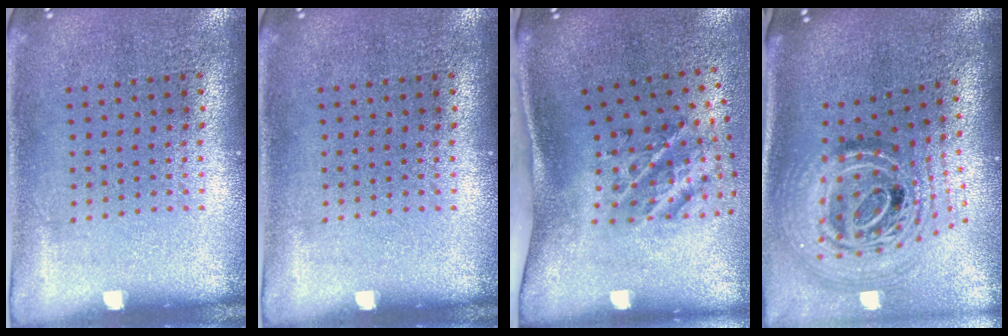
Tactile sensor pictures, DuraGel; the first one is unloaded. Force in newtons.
{"total": 0.0}
{"total": 2.3, "press": 1.3, "slide": 1.9}
{"total": 2.4, "press": 1.7, "slide": 1.6}